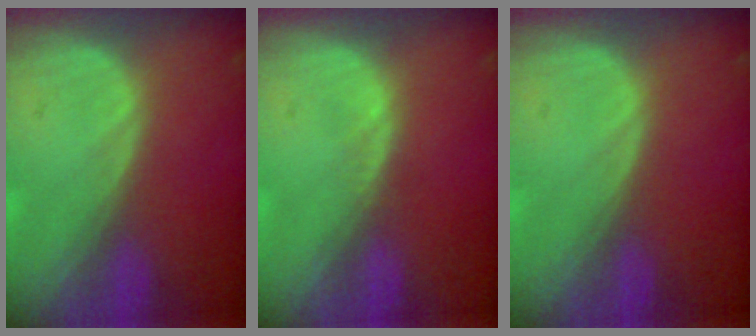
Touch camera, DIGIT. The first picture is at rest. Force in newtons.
{"total": 0.7, "press": 0.6, "slide": 0.3}
{"total": 0.0}